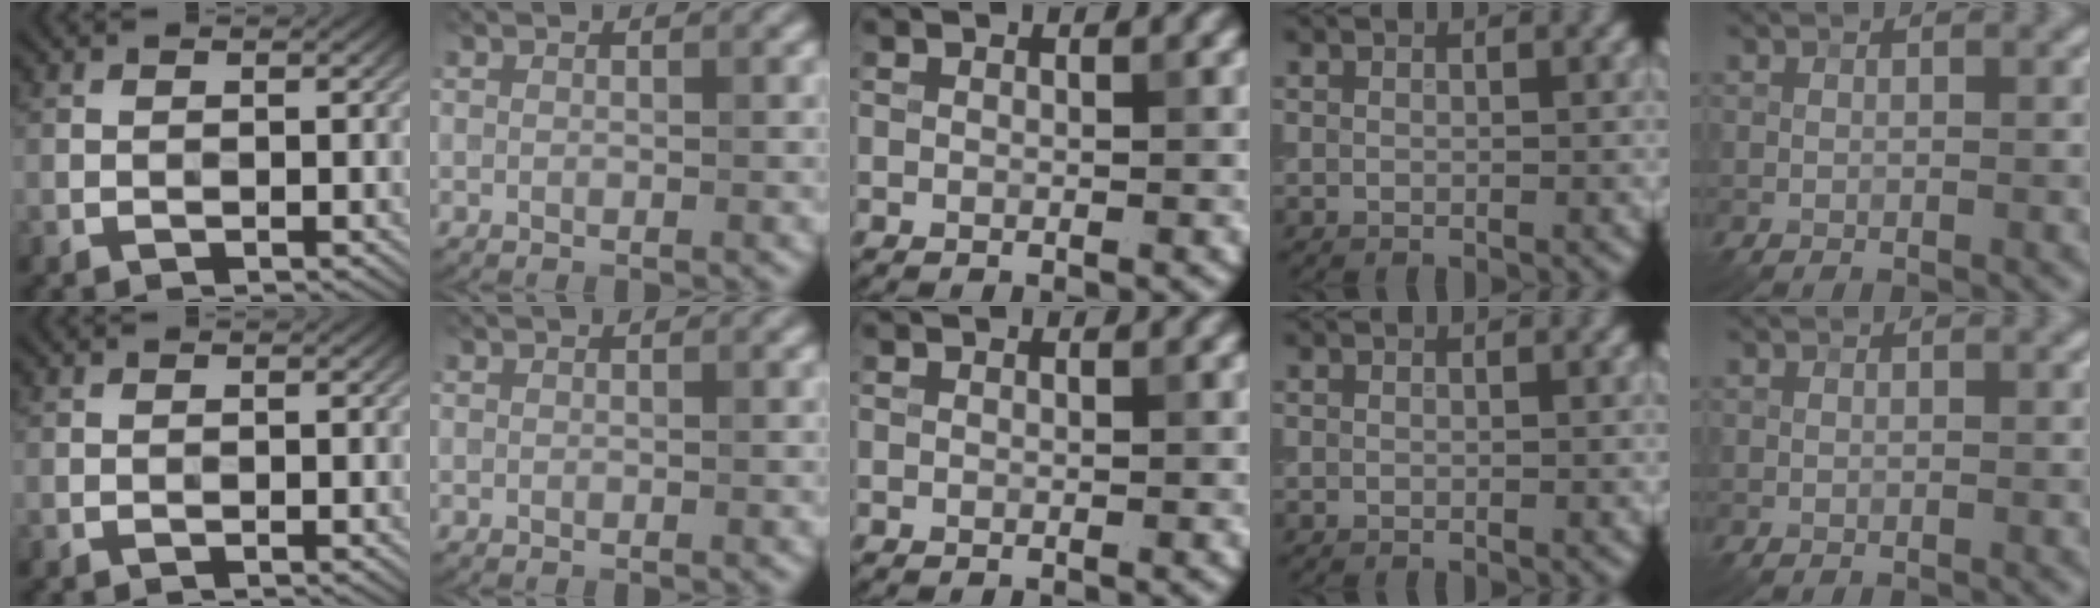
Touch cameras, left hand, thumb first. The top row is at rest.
{}